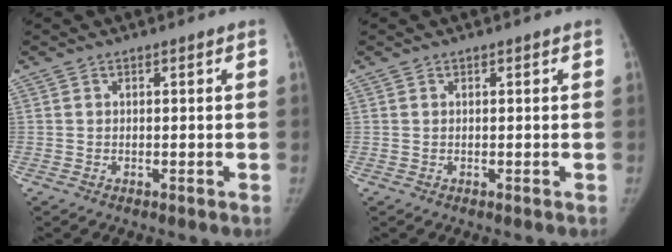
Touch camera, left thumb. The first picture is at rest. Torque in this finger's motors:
{"motor_torque": [0.04, 0.01, 0.45, -0.22, 0.02]}